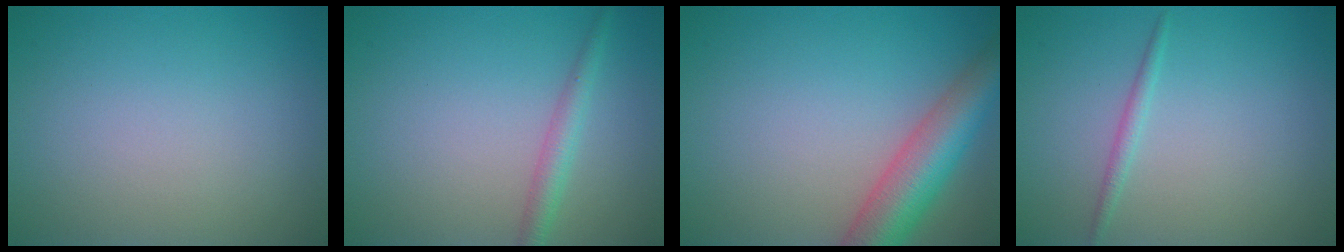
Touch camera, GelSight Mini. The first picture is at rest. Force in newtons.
{"total": 2.0, "press": 2.0, "slide": 0.0}
{"total": 6.7, "press": 6.7, "slide": 0.4}
{"total": 1.1, "press": 1.1, "slide": 0.0}